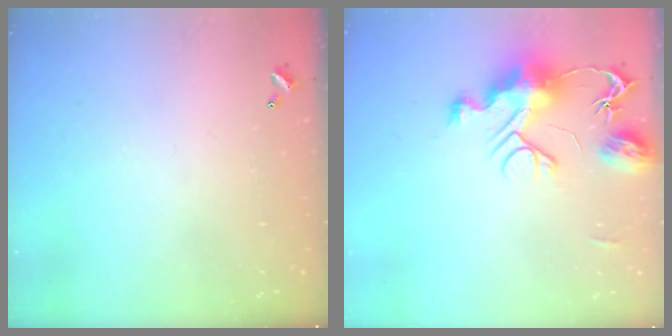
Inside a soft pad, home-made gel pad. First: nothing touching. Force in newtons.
{"total": 11.5, "press": 11.5, "slide": 1.2}